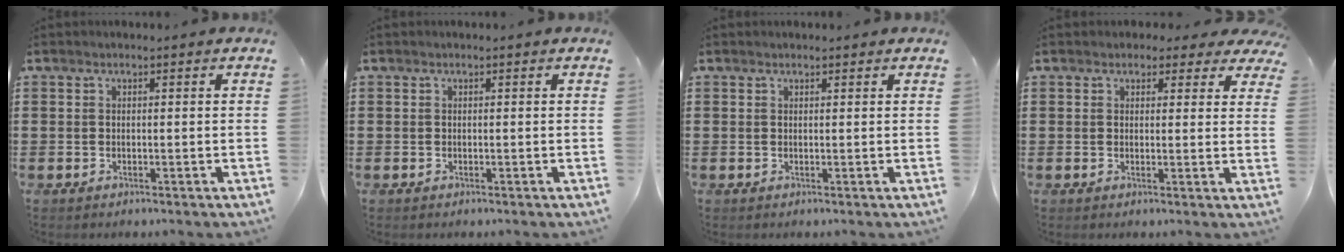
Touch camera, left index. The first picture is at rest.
{"total": 0.0}
{"total": 0.5, "force": [0.5, 0.1, 0.2], "torque": [-0.006, 0.000, 0.010]}
{"total": 2.4, "force": [2.0, 1.1, 0.7], "torque": [-0.015, 0.001, 0.034]}